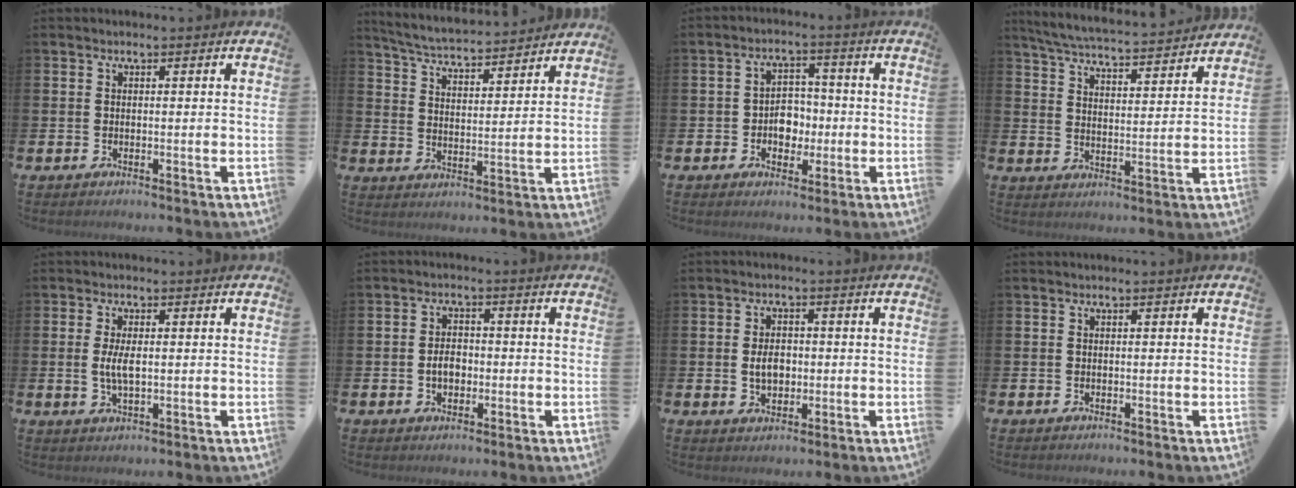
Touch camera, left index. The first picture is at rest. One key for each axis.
{"total": 5.2, "fx": 5.2, "fy": 0.1, "fz": 0.8, "tx": -0.038, "ty": -0.037, "tz": 0.088}
{"total": 4.3, "fx": -0.9, "fy": 3.6, "fz": 2.2, "tx": -0.035, "ty": 0.005, "tz": -0.027}
{"total": 5.9, "fx": 5.8, "fy": 0.2, "fz": 1.1, "tx": -0.048, "ty": -0.043, "tz": 0.100}
{"total": 3.6, "fx": 0.2, "fy": 1.4, "fz": 3.3, "tx": -0.065, "ty": 0.006, "tz": 0.002}
{"total": 3.1, "fx": -0.7, "fy": 2.2, "fz": 2.1, "tx": -0.025, "ty": -0.002, "tz": -0.019}
{"total": 3.6, "fx": -0.1, "fy": 2.6, "fz": 2.5, "tx": -0.036, "ty": 0.004, "tz": -0.008}
{"total": 0.0}